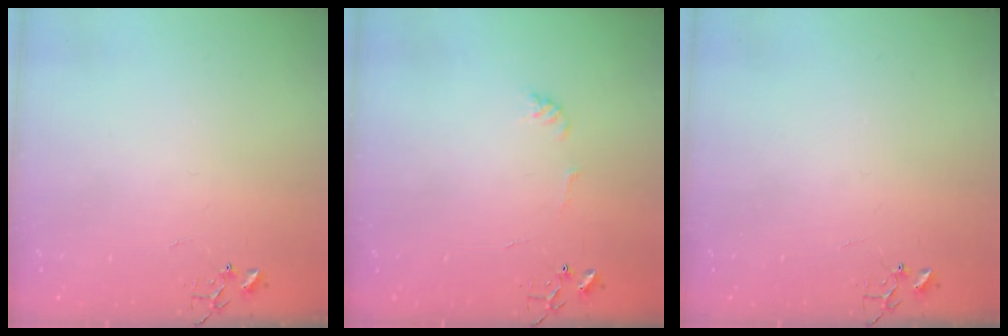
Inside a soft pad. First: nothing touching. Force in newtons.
{"total": 5.5, "press": 5.4, "slide": 0.7}
{"total": 0.0}